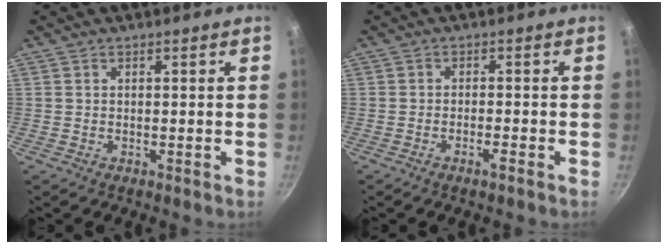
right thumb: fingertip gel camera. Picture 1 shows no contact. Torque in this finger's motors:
{"motor_torque": [-0.10, -0.04, -0.49, 0.31, -0.01]}